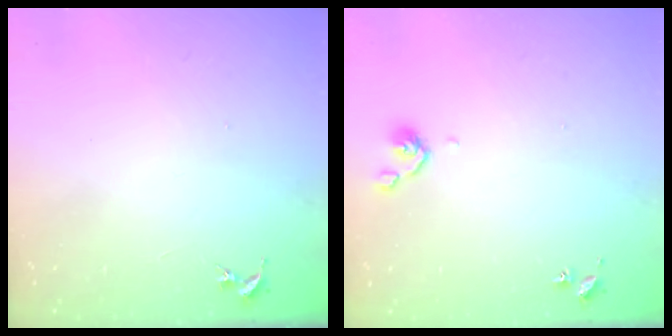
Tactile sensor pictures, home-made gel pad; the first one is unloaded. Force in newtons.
{"total": 5.0, "press": 4.9, "slide": 1.2}